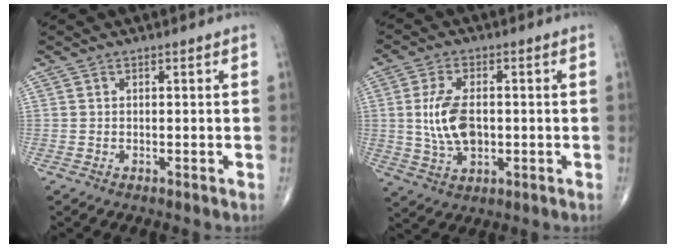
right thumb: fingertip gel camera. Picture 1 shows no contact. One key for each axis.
{"total": 9.3, "fx": 0.2, "fy": 5.2, "fz": 7.7, "tx": -0.150, "ty": -0.002, "tz": 0.008}